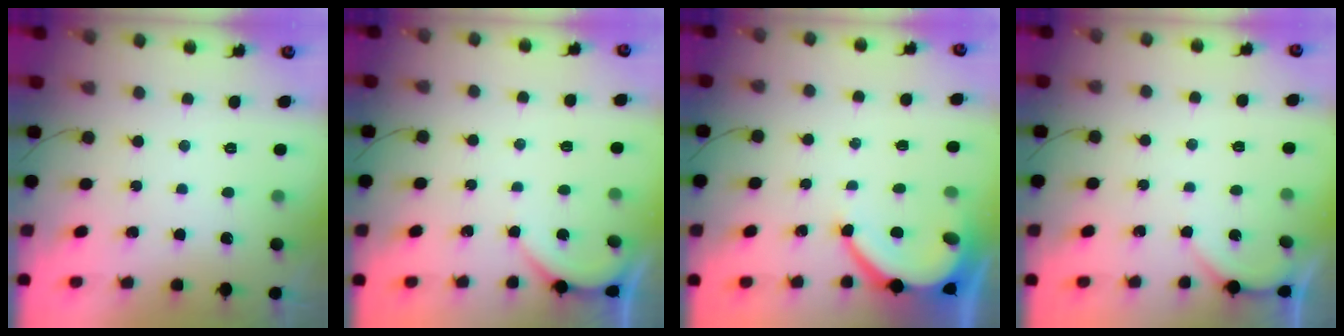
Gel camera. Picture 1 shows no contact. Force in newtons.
{"total": 2.9, "press": 2.9, "slide": 0.4}
{"total": 6.9, "press": 6.9, "slide": 0.6}
{"total": 1.6, "press": 1.6, "slide": 0.2}